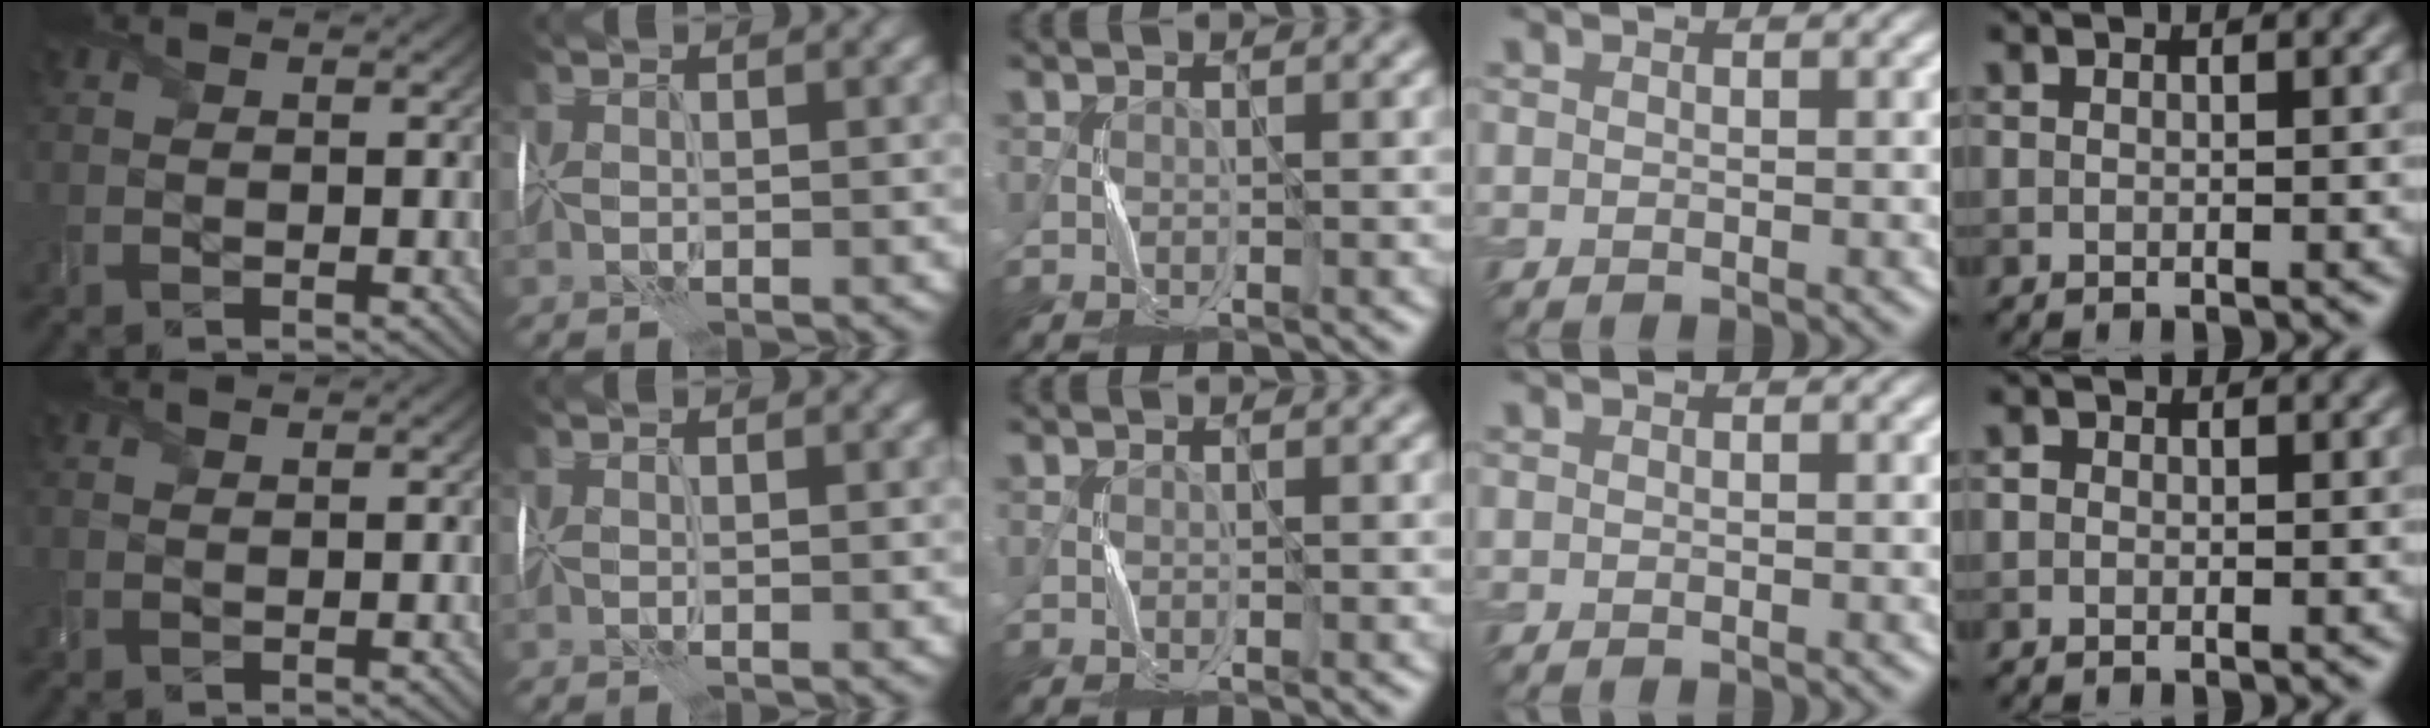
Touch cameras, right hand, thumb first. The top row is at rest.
{"thumb": {"total": 0.7, "force": [0.7, 0.1, 0.1], "torque": [-0.009, 0.003, 0.016]}, "little": {"total": 0.7, "force": [0.1, 0.7, 0.2], "torque": [-0.003, -0.005, -0.004]}}